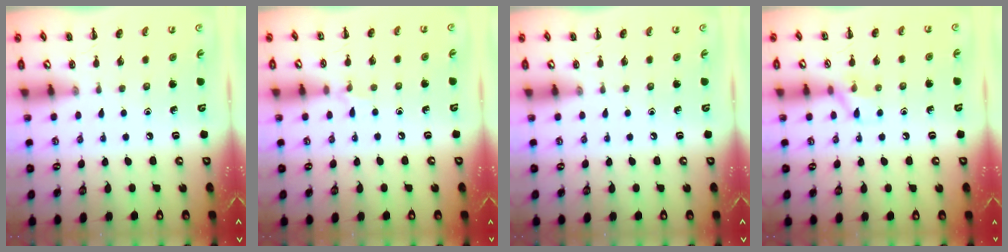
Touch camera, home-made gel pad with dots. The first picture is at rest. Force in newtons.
{"total": 4.7, "press": 4.4, "slide": 1.6}
{"total": 0.0}
{"total": 6.6, "press": 6.5, "slide": 0.9}